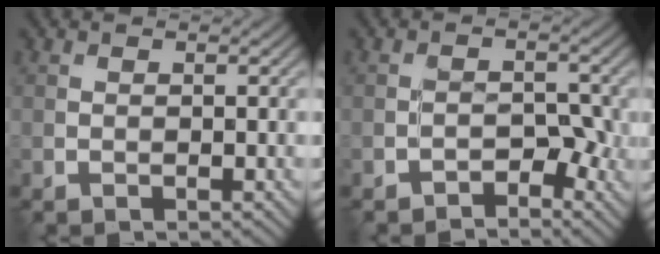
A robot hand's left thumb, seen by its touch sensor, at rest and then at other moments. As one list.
[{"total": 2.4, "force": [-1.7, 1.2, 1.2], "torque": [-0.013, 0.008, -0.028]}]